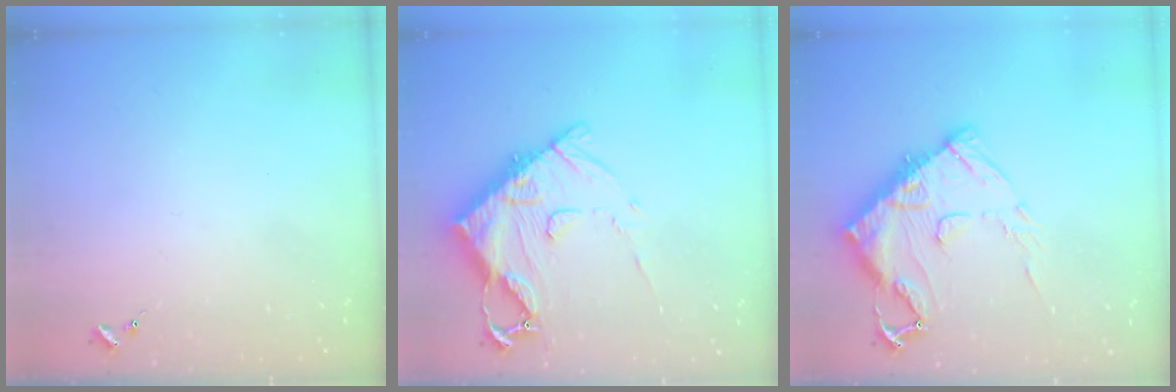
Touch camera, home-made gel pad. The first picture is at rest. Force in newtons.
{"total": 15.2, "press": 15.1, "slide": 1.6}
{"total": 15.5, "press": 15.5, "slide": 1.4}